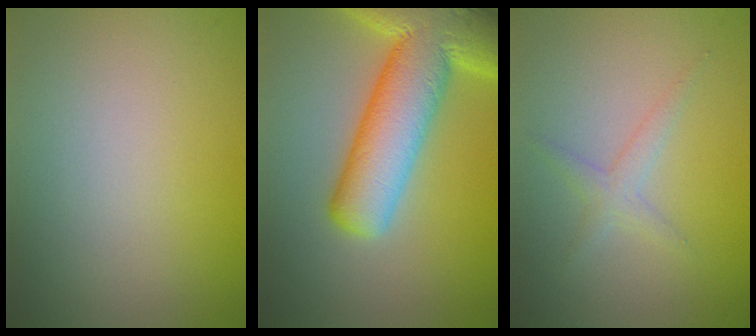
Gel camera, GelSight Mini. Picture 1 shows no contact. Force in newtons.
{"total": 11.9, "press": 11.9, "slide": 0.7}
{"total": 1.6, "press": 1.6, "slide": 0.1}